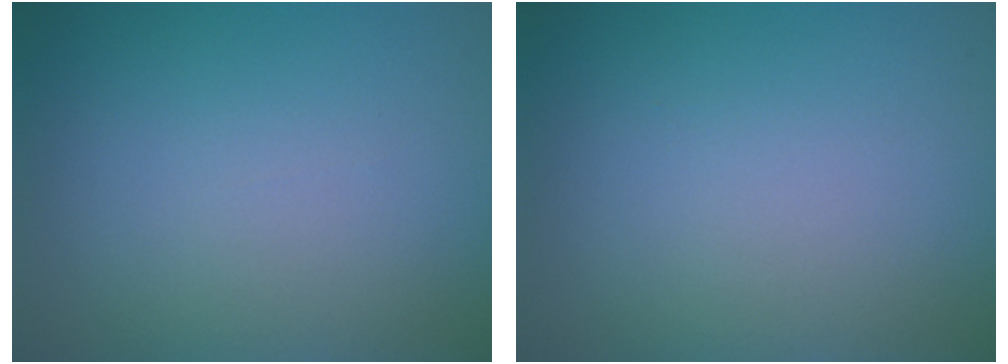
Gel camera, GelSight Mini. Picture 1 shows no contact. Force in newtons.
{"total": 0.0}